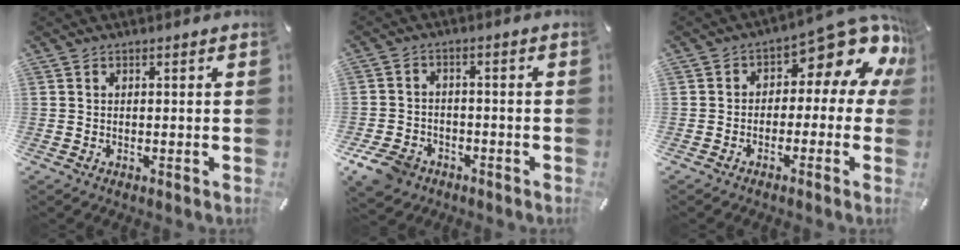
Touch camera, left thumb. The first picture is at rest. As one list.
[{"total": 7.1, "force": [-4.4, 5.0, 2.4], "torque": [-0.062, 0.025, -0.085]}, {"total": 11.0, "force": [5.9, 4.8, 7.9], "torque": [-0.106, -0.058, 0.095]}]